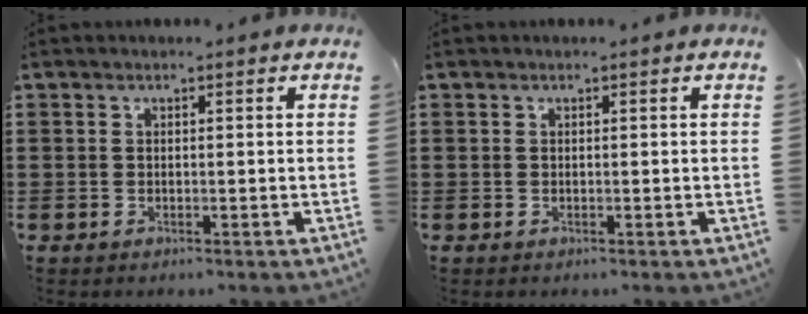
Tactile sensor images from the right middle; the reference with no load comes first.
{"total": 0.0}